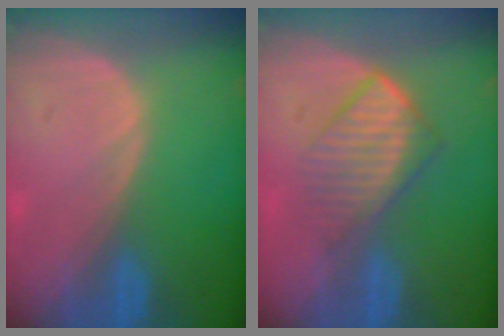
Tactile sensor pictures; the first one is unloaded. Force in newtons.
{"total": 6.8, "press": 6.0, "slide": 3.3}